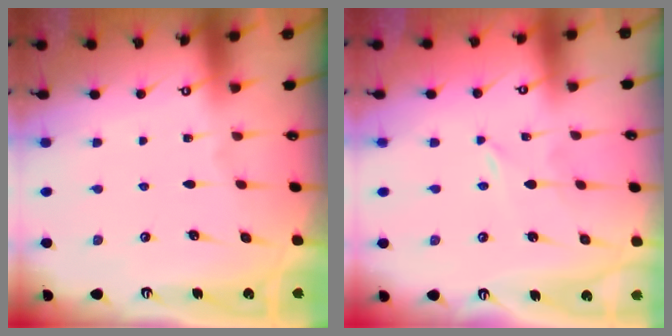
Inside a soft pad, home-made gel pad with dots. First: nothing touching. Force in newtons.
{"total": 0.0}